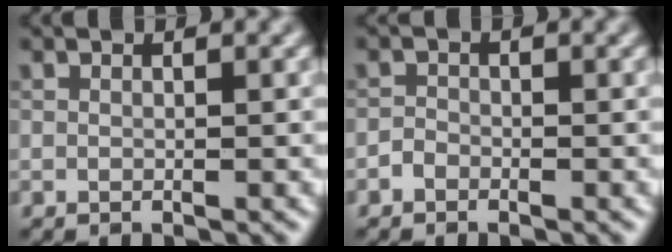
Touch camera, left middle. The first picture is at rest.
{"total": 0.9, "force": [-0.6, 0.6, 0.2], "torque": [-0.001, 0.000, -0.014]}